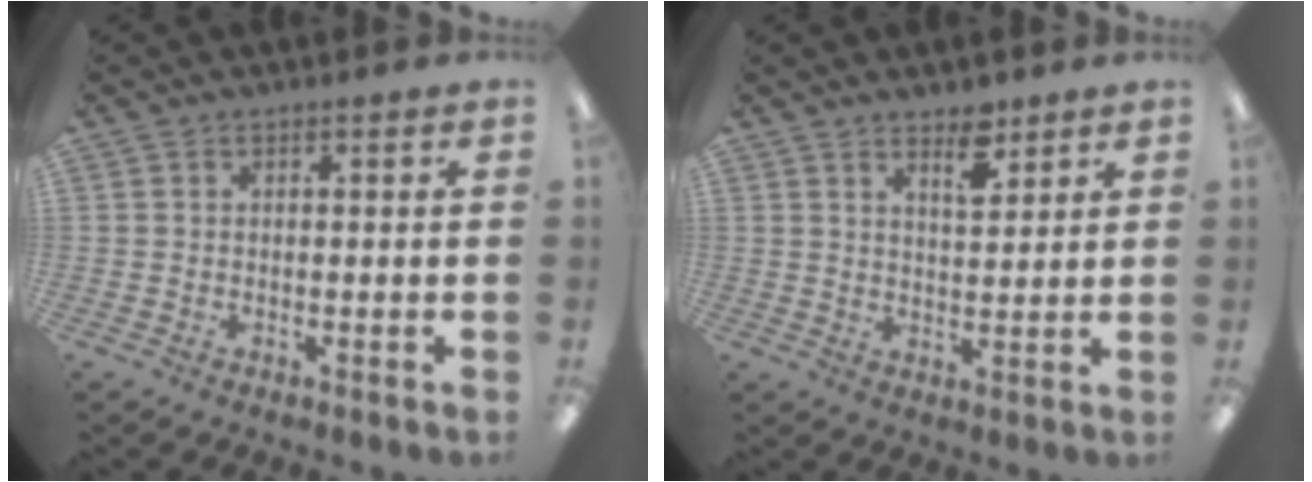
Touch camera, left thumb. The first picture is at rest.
{"total": 5.7, "force": [4.3, 2.2, 3.0], "torque": [-0.029, -0.027, 0.070]}